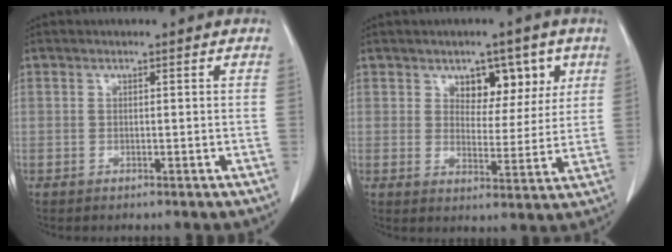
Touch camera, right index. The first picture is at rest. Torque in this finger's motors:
{"motor_torque": [0.13, 0.13, 0.08, 0.04]}